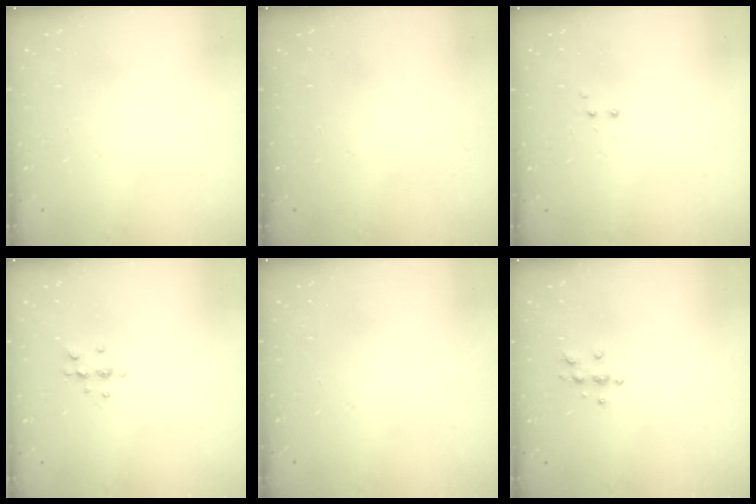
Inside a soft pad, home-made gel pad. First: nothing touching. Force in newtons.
{"total": 0.0}
{"total": 2.8, "press": 2.8, "slide": 0.6}
{"total": 5.6, "press": 5.4, "slide": 1.5}
{"total": 0.0}
{"total": 5.4, "press": 5.4, "slide": 0.7}